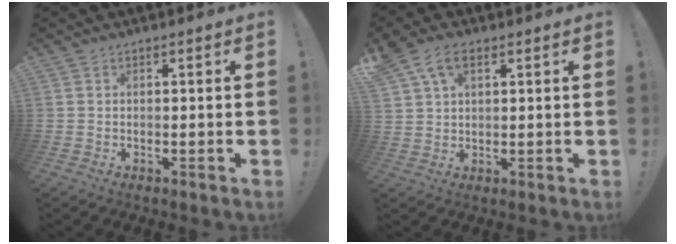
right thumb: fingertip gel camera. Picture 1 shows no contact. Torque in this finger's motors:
{"motor_torque": [0.51, 2.84, 0.58, 0.28, 0.15]}